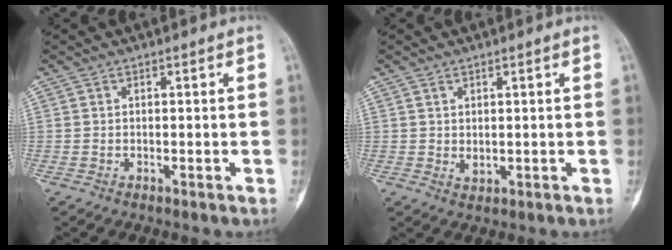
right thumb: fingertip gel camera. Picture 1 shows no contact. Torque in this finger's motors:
{"motor_torque": [-0.01, 0.02, -0.13, -0.14, 0.04]}